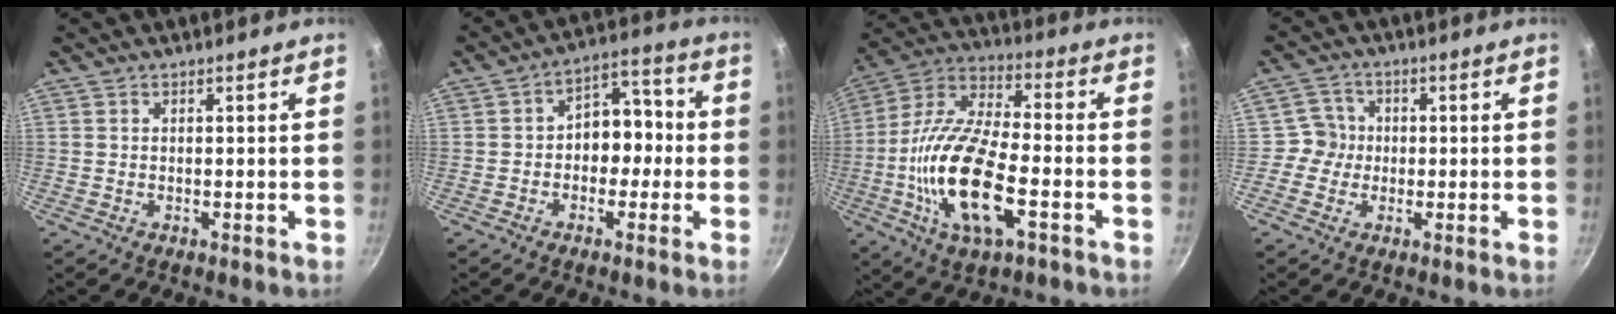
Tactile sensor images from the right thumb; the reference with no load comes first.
{"total": 9.0, "force": [-0.8, 6.3, 6.4], "torque": [-0.050, 0.040, -0.027]}
{"total": 20.1, "force": [-5.3, 8.2, 17.5], "torque": [-0.353, 0.025, -0.094]}
{"total": 4.3, "force": [-0.5, 4.2, 0.6], "torque": [0.022, 0.013, -0.020]}